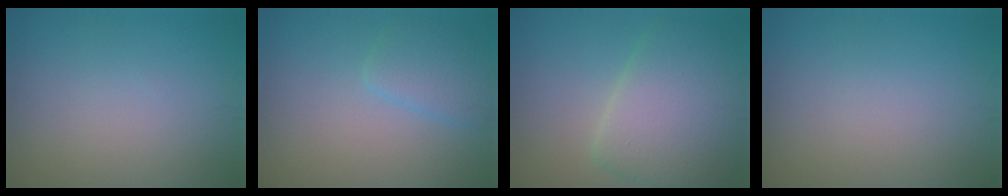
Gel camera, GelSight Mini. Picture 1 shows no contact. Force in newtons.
{"total": 2.6, "press": 2.6, "slide": 0.2}
{"total": 6.8, "press": 6.8, "slide": 0.6}
{"total": 0.0}